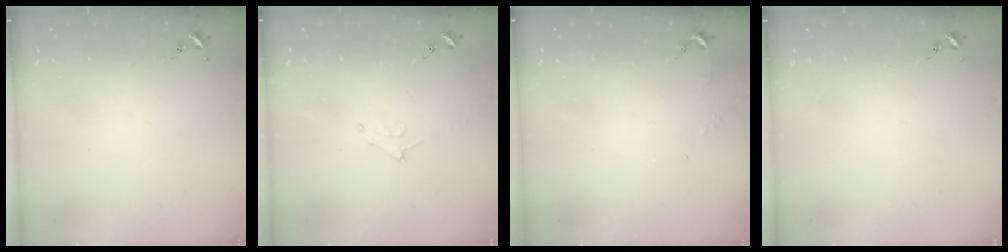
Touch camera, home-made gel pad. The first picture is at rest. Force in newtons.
{"total": 5.4, "press": 5.3, "slide": 0.8}
{"total": 2.9, "press": 2.8, "slide": 0.3}
{"total": 0.0}